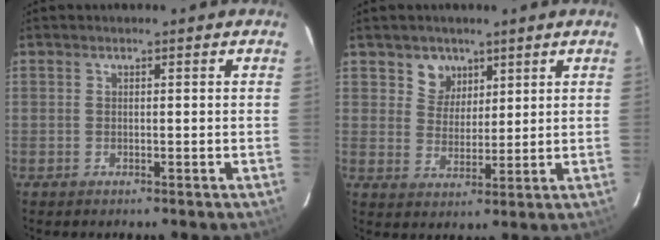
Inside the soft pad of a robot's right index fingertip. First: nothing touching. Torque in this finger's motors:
{"motor_torque": [0.05, 0.06, 0.06, 0.02]}